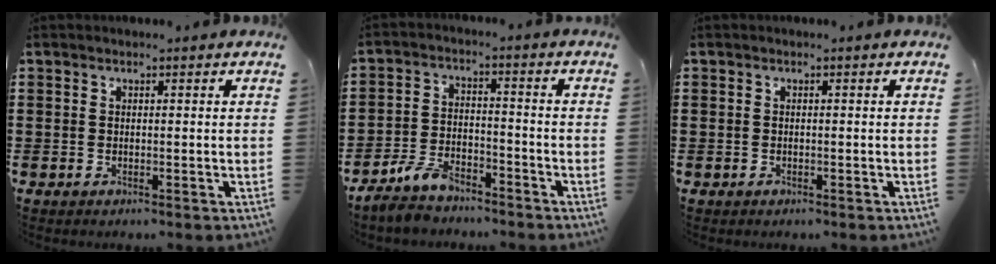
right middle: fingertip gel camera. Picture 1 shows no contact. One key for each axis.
{"total": 5.7, "fx": -5.1, "fy": 1.8, "fz": 1.8, "tx": -0.049, "ty": 0.003, "tz": -0.105}
{"total": 0.6, "fx": -0.4, "fy": 0.5, "fz": 0.0, "tx": 0.001, "ty": 0.004, "tz": -0.009}